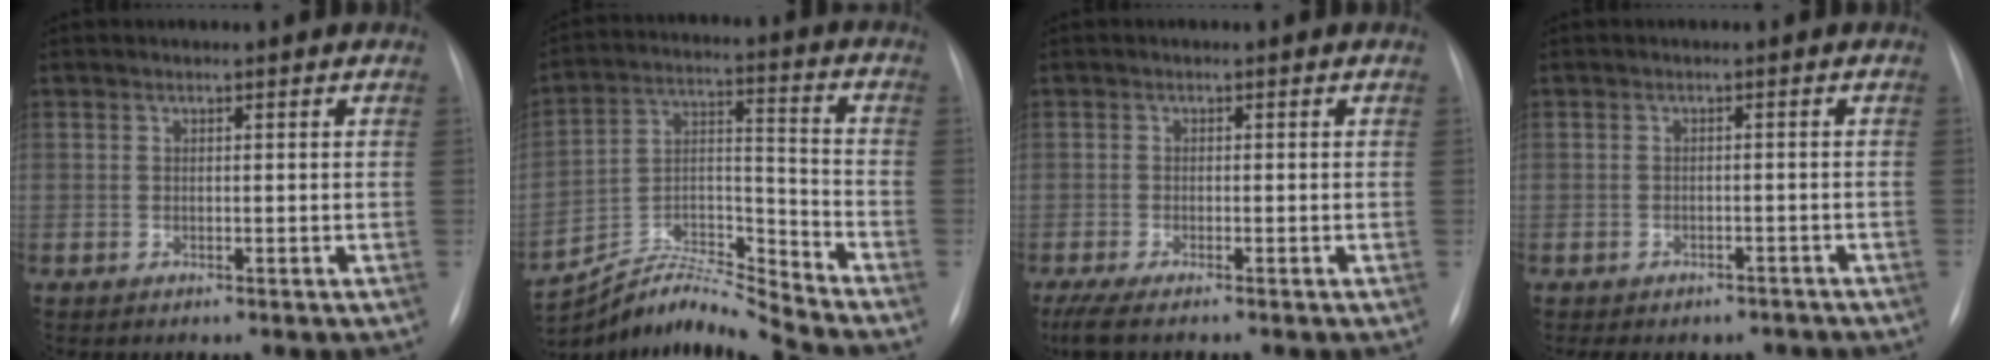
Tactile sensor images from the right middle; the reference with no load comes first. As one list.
[{"total": 13.1, "force": [-12.8, -2.5, 0.6], "torque": [-0.017, 0.048, -0.235]}, {"total": 5.0, "force": [-4.1, 0.5, 2.9], "torque": [-0.053, -0.013, -0.067]}, {"total": 8.0, "force": [-6.7, 3.9, 2.2], "torque": [-0.026, 0.011, -0.073]}]